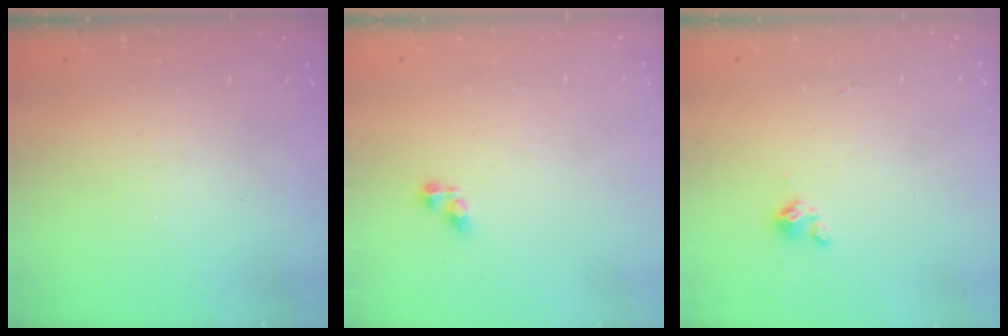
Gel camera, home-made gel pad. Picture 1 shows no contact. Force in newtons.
{"total": 4.6, "press": 4.6, "slide": 0.6}
{"total": 0.9, "press": 0.9, "slide": 0.2}